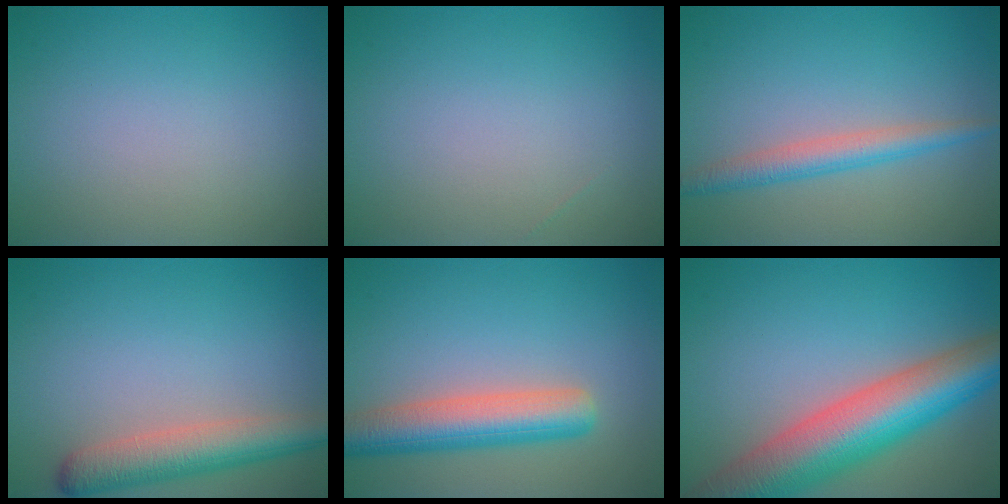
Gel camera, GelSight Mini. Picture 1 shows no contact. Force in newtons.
{"total": 0.0}
{"total": 2.9, "press": 2.9, "slide": 0.1}
{"total": 5.1, "press": 5.1, "slide": 0.3}
{"total": 6.0, "press": 6.0, "slide": 0.5}
{"total": 11.5, "press": 11.5, "slide": 0.6}